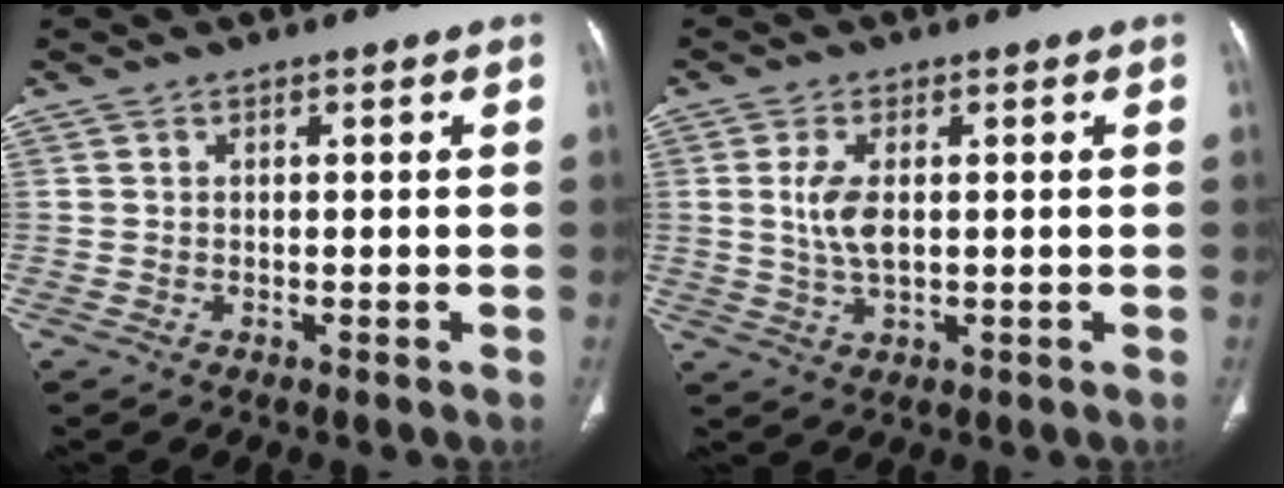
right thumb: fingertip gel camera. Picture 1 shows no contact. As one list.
[{"total": 5.7, "force": [0.7, 2.8, 5.0], "torque": [-0.108, -0.004, 0.016]}]